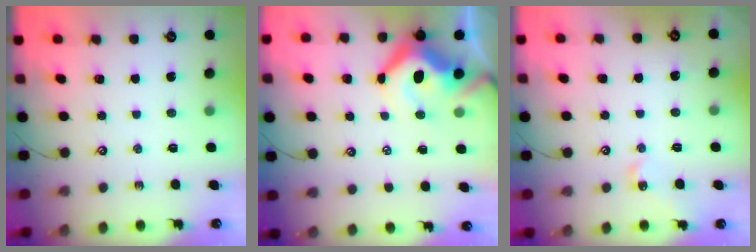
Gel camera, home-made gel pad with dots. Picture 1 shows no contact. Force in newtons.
{"total": 11.4, "press": 11.3, "slide": 1.8}
{"total": 3.3, "press": 3.2, "slide": 0.5}